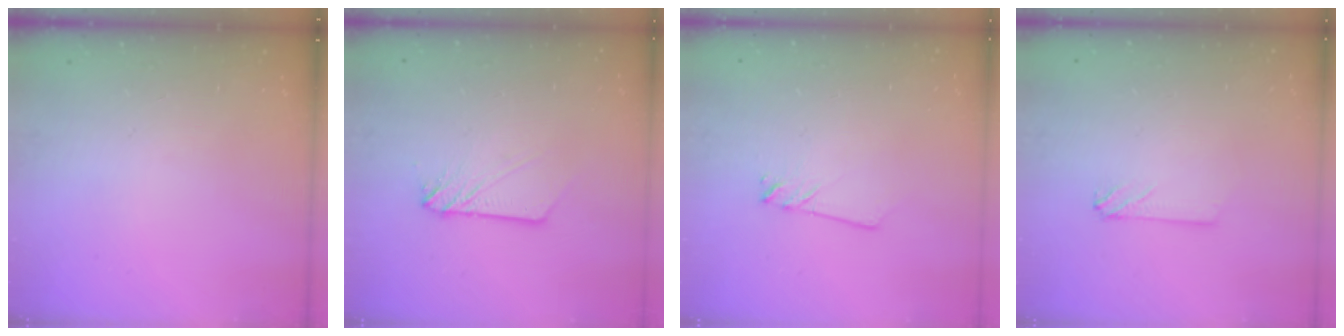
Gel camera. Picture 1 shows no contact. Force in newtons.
{"total": 2.9, "press": 2.9, "slide": 0.3}
{"total": 2.6, "press": 2.5, "slide": 0.2}
{"total": 2.2, "press": 2.2, "slide": 0.3}